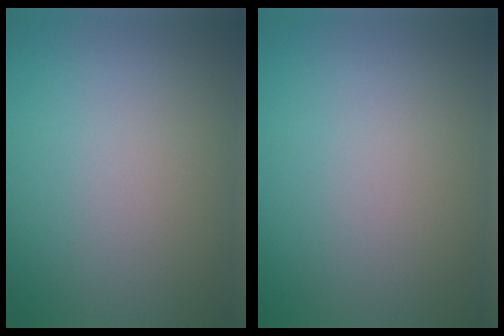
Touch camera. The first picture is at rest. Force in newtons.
{"total": 0.0}